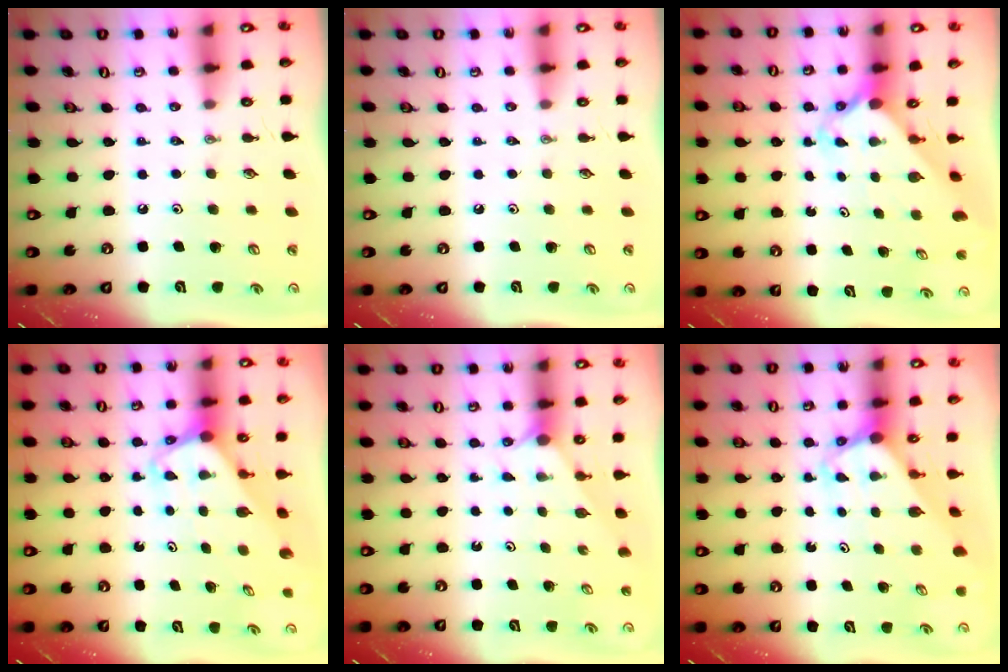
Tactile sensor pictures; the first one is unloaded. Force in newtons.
{"total": 0.0}
{"total": 2.3, "press": 2.3, "slide": 0.2}
{"total": 2.5, "press": 2.5, "slide": 0.1}
{"total": 0.9, "press": 0.9, "slide": 0.2}
{"total": 3.5, "press": 3.5, "slide": 0.1}